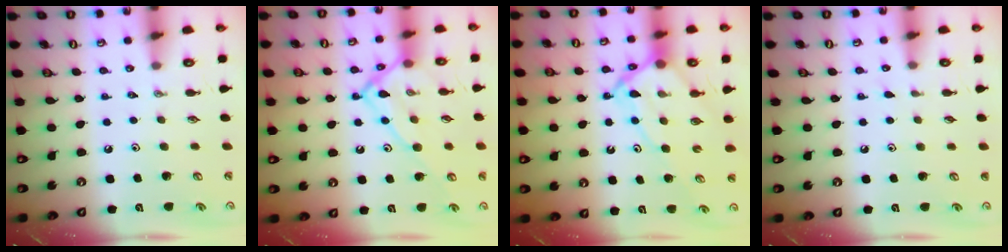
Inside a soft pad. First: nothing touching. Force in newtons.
{"total": 15.6, "press": 15.5, "slide": 1.3}
{"total": 11.8, "press": 11.8, "slide": 1.2}
{"total": 4.9, "press": 4.9, "slide": 0.4}